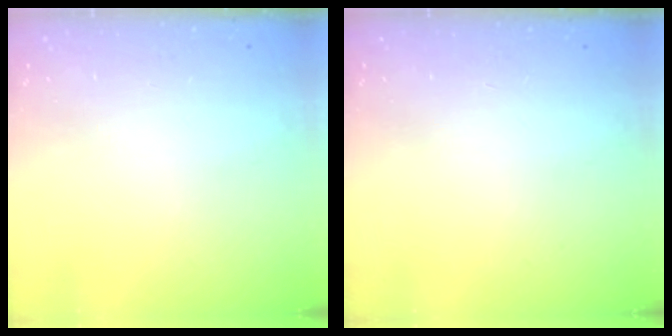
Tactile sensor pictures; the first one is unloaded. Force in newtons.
{"total": 0.0}